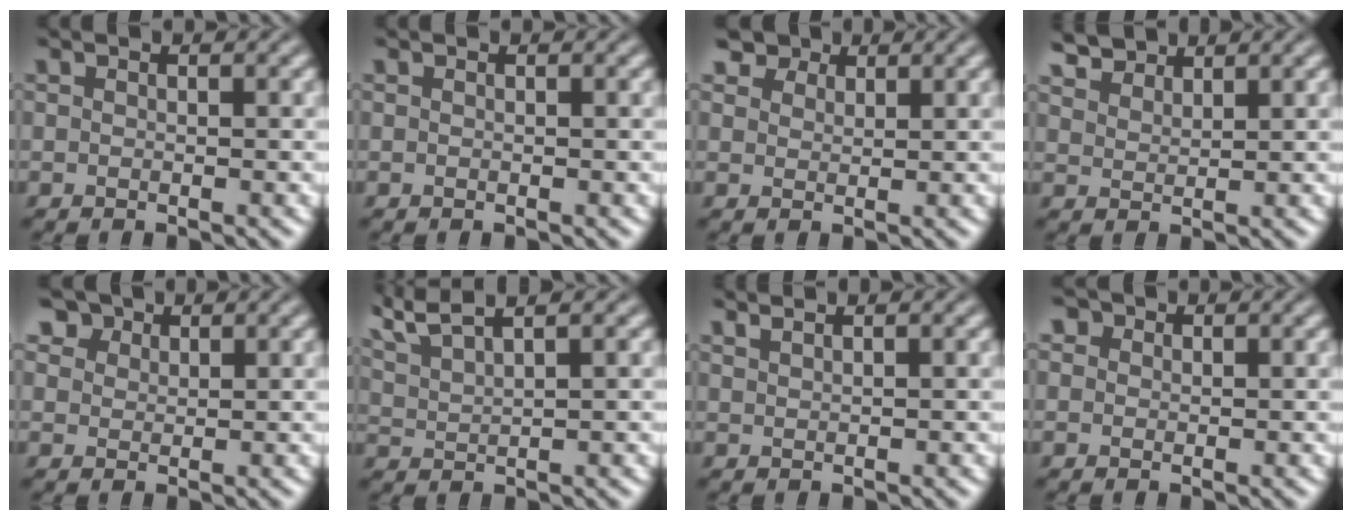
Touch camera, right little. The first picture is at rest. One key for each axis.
{"total": 0.0}
{"total": 3.8, "fx": 3.0, "fy": 2.0, "fz": 1.2, "tx": -0.035, "ty": -0.010, "tz": 0.058}
{"total": 3.7, "fx": 3.4, "fy": 1.2, "fz": 1.0, "tx": -0.027, "ty": -0.003, "tz": 0.072}
{"total": 4.1, "fx": 3.0, "fy": 2.4, "fz": 1.4, "tx": -0.045, "ty": 0.000, "tz": 0.057}
{"total": 5.1, "fx": 4.1, "fy": 1.0, "fz": 2.9, "tx": -0.060, "ty": 0.022, "tz": 0.066}
{"total": 1.8, "fx": 1.5, "fy": 0.6, "fz": 0.9, "tx": 0.001, "ty": 0.000, "tz": 0.014}
{"total": 1.8, "fx": 1.0, "fy": 1.3, "fz": 0.6, "tx": -0.008, "ty": 0.005, "tz": -0.002}